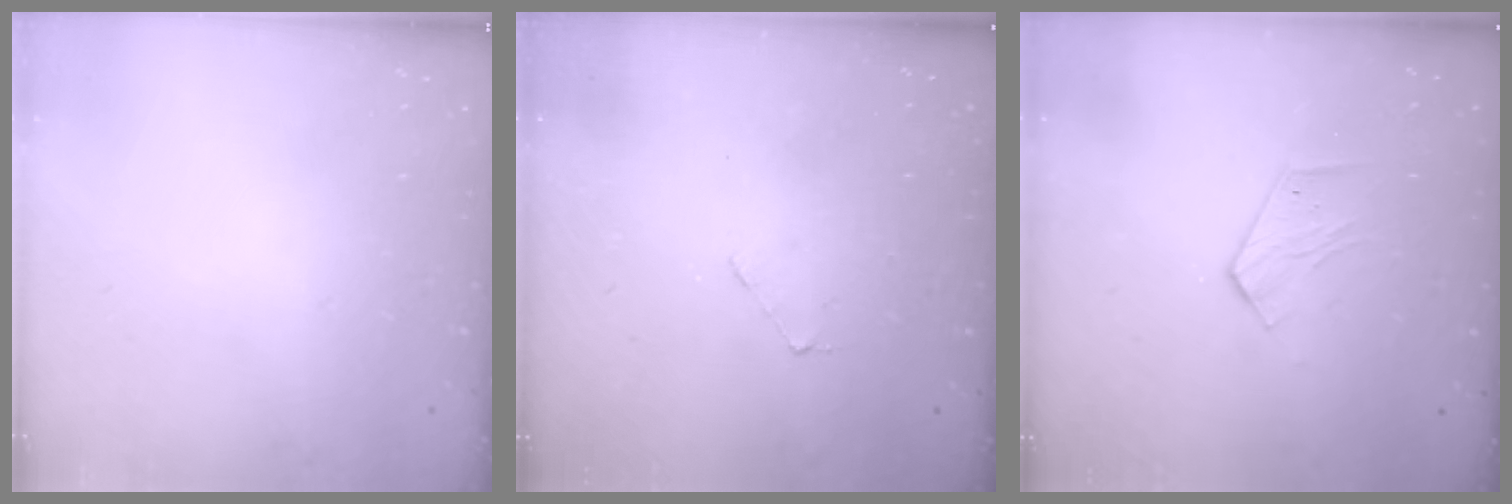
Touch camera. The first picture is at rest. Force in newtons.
{"total": 1.9, "press": 1.9, "slide": 0.2}
{"total": 3.7, "press": 3.7, "slide": 0.3}